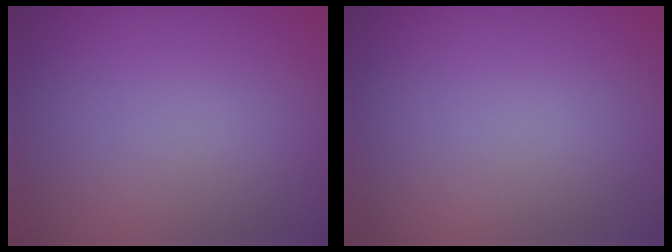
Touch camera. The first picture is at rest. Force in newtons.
{"total": 0.0}